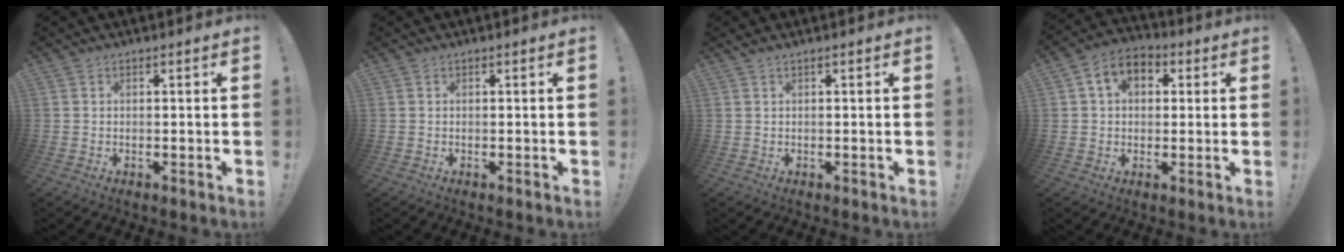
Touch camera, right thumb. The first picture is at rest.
{"total": 0.0}
{"total": 0.8, "force": [0.5, -0.1, 0.6], "torque": [-0.005, -0.003, 0.006]}
{"total": 8.7, "force": [2.5, 6.1, 5.7], "torque": [-0.088, 0.005, 0.049]}